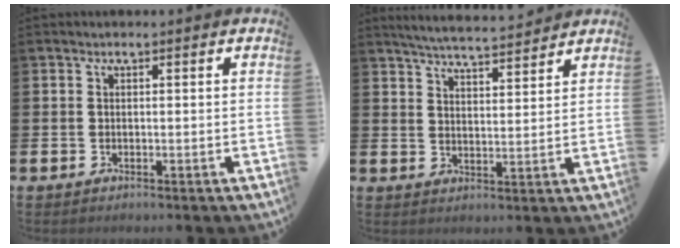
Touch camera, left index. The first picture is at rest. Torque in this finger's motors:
{"motor_torque": [0.38, -0.56, 0.11, 0.06]}